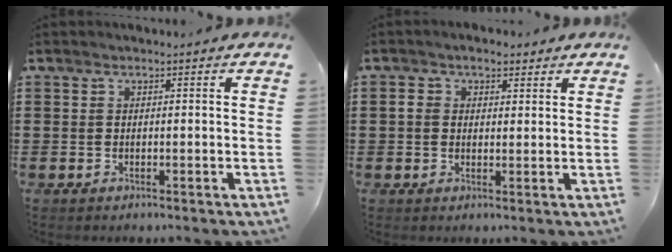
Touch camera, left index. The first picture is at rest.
{"total": 3.1, "force": [1.4, 2.2, 1.6], "torque": [-0.040, 0.013, 0.024]}